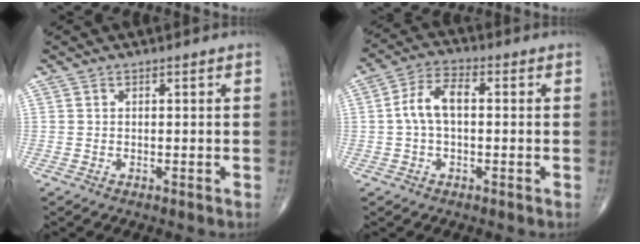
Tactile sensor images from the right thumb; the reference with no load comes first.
{"total": 7.2, "force": [0.2, 3.9, 6.0], "torque": [-0.119, 0.024, -0.004]}